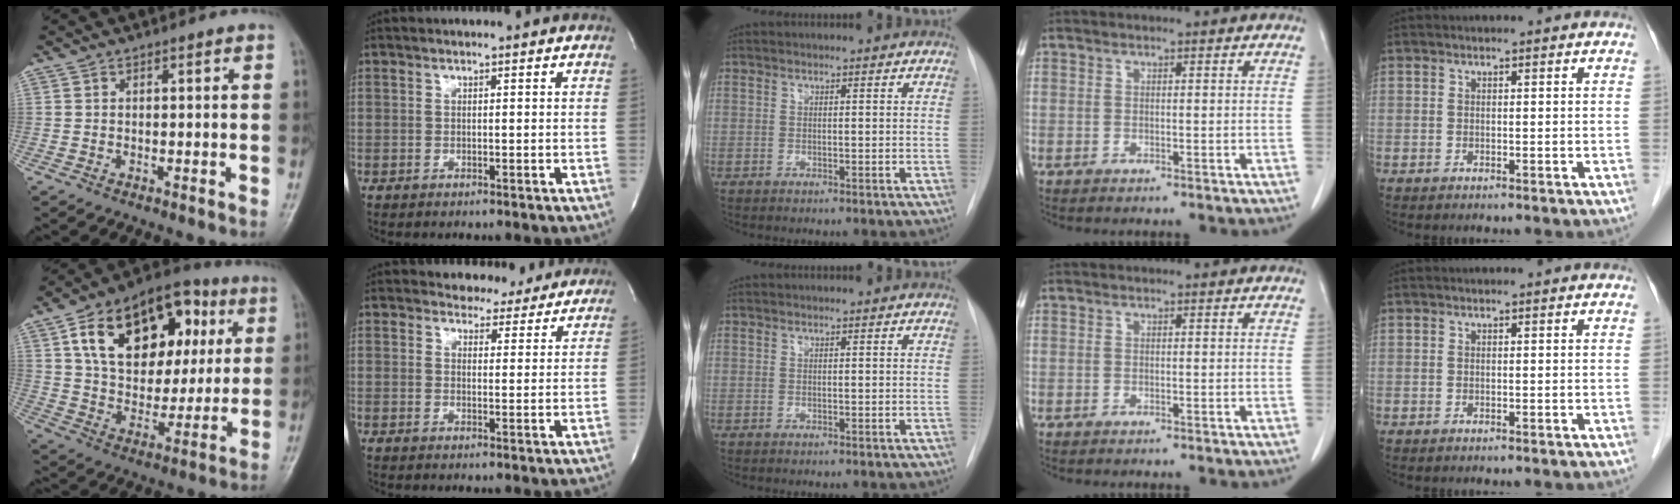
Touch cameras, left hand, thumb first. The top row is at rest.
{"thumb": {"total": 23.8, "force": [8.1, 15.1, 16.5], "torque": [-0.222, 0.004, 0.127]}, "index": {"total": 5.7, "force": [5.3, 2.0, 0.1], "torque": [0.004, -0.003, 0.059]}}